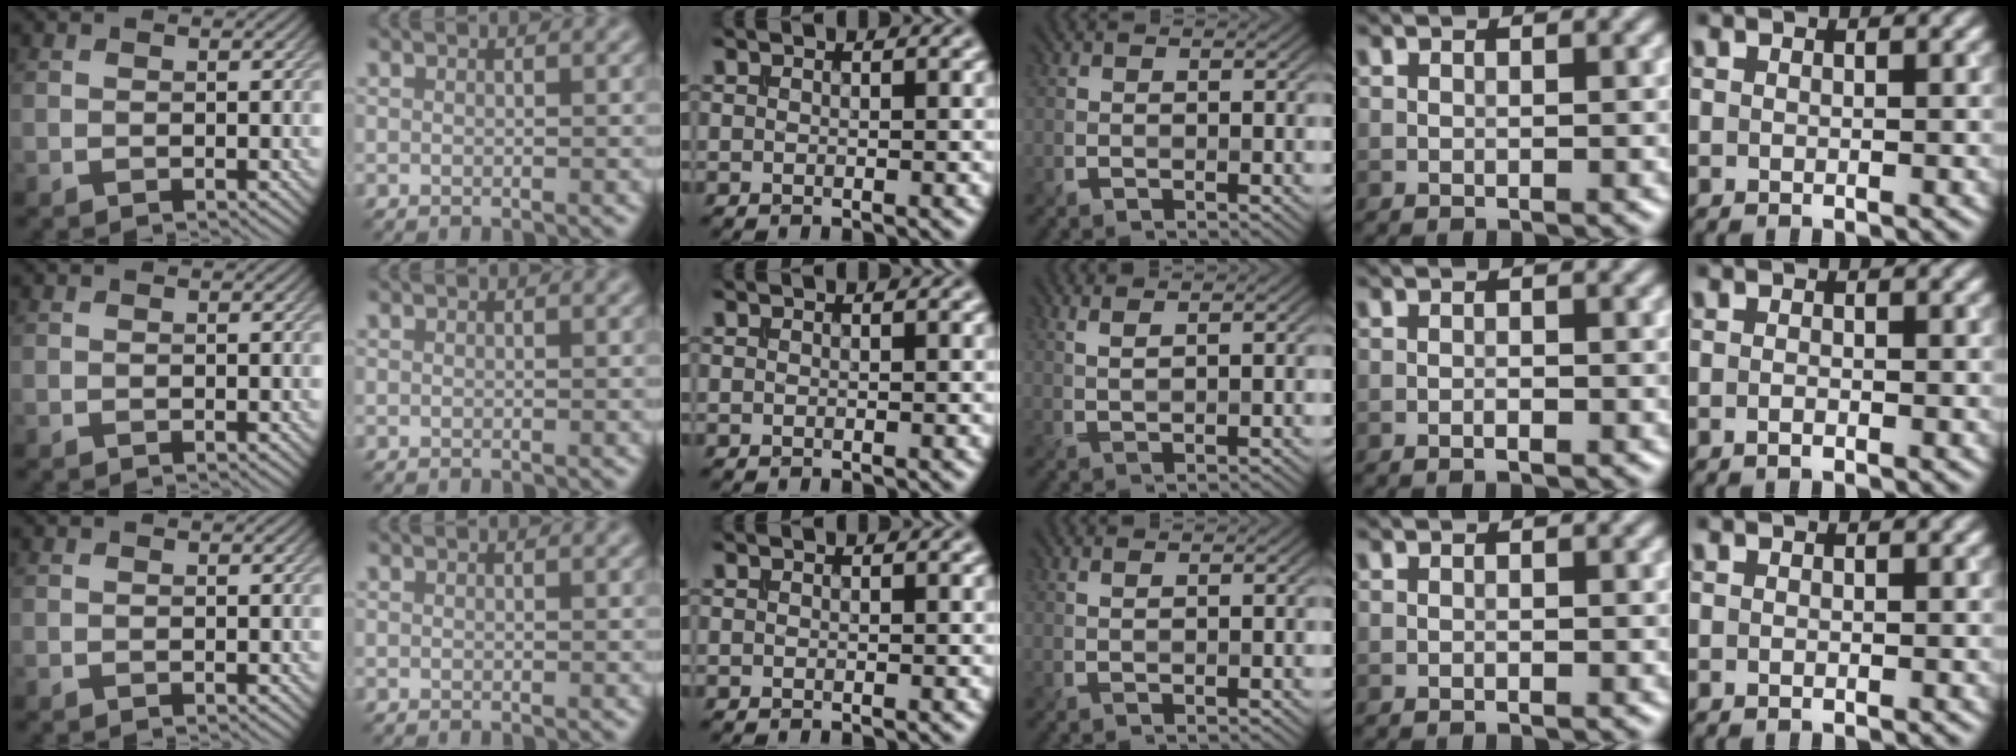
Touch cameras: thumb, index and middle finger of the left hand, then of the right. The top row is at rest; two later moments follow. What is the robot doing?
{"motion": "insert", "object": "bucket"}